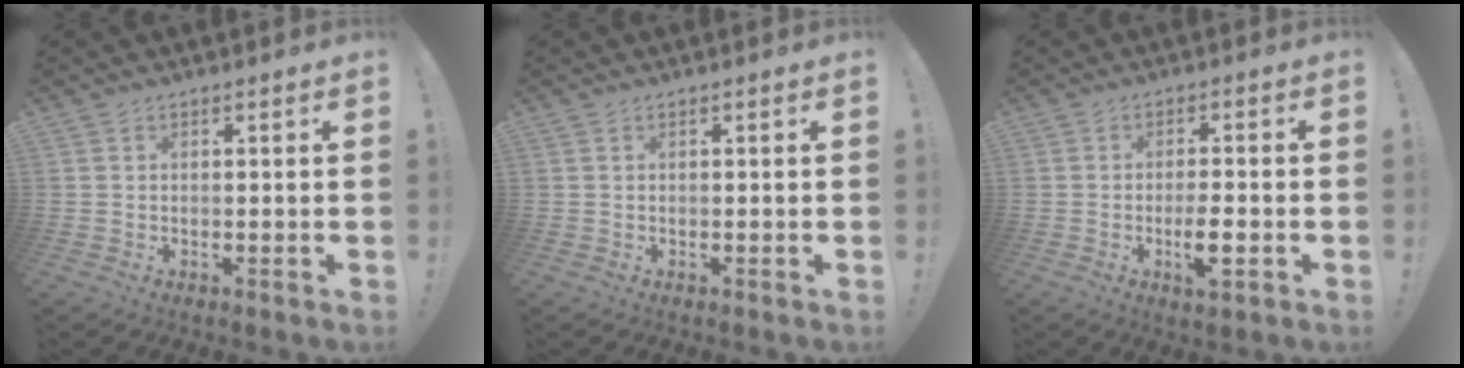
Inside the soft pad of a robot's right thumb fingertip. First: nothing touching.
{"total": 0.0}
{"total": 6.0, "force": [-1.9, 1.3, 5.6], "torque": [-0.103, 0.001, -0.031]}